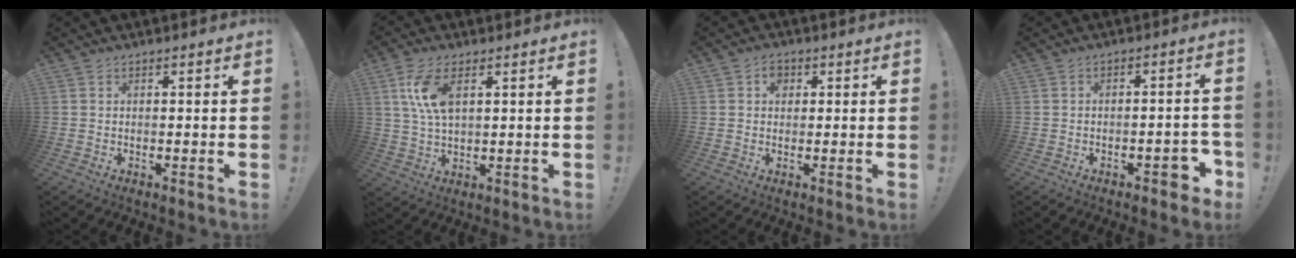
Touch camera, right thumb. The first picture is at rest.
{"total": 9.2, "force": [3.2, 4.1, 7.5], "torque": [-0.167, -0.005, 0.057]}
{"total": 3.1, "force": [0.9, 2.5, 1.6], "torque": [-0.015, -0.002, 0.013]}
{"total": 5.8, "force": [-3.3, 2.4, 4.1], "torque": [-0.044, 0.016, -0.052]}